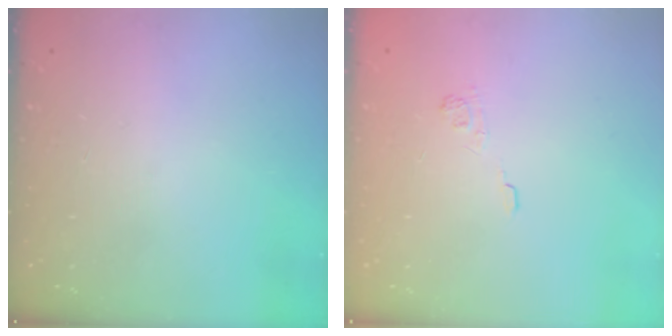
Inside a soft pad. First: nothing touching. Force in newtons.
{"total": 2.3, "press": 1.8, "slide": 1.3}